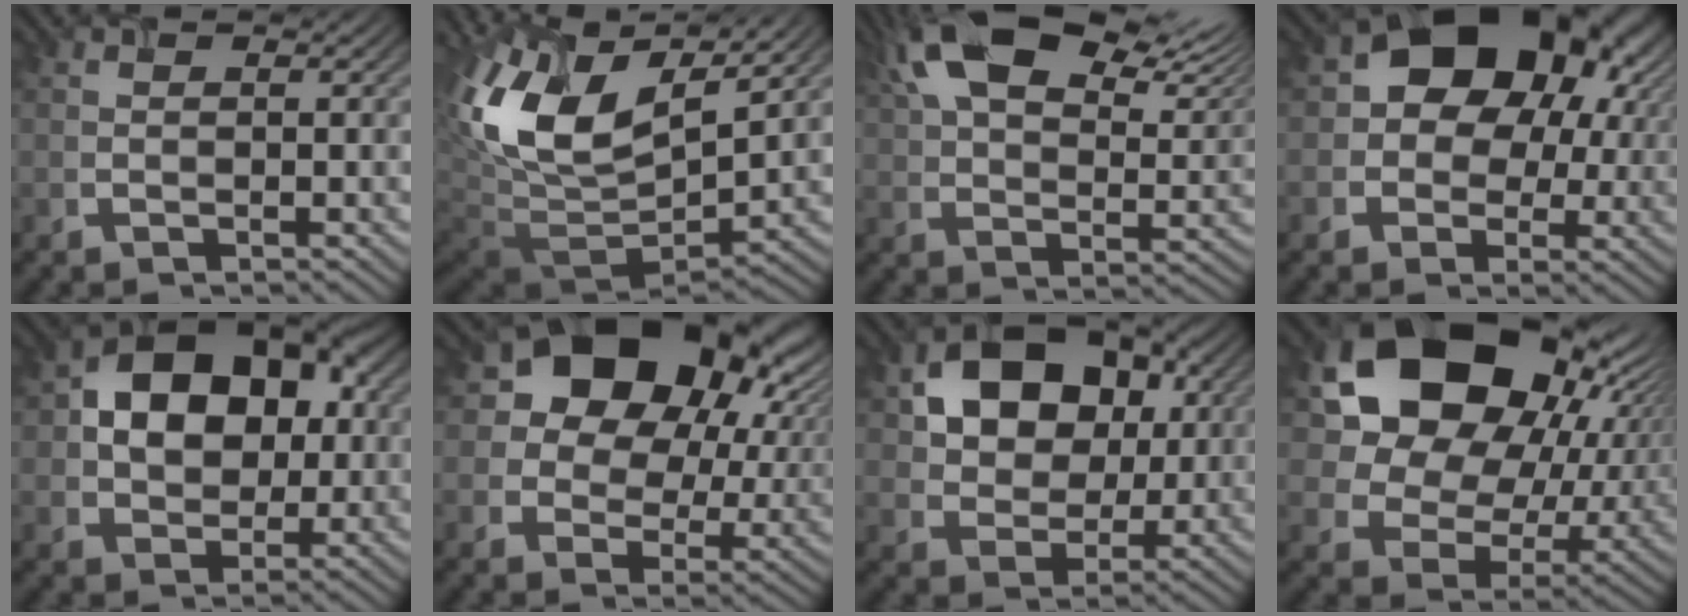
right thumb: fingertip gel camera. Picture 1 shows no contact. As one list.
[{"total": 14.4, "force": [4.6, 7.9, 11.1], "torque": [-0.244, 0.008, 0.089]}, {"total": 16.2, "force": [9.6, 7.1, 10.9], "torque": [-0.219, 0.017, 0.162]}, {"total": 13.2, "force": [3.6, 10.0, 7.8], "torque": [-0.108, 0.004, 0.055]}, {"total": 11.9, "force": [2.0, 8.7, 7.8], "torque": [-0.120, 0.019, 0.028]}, {"total": 16.3, "force": [6.4, 11.8, 9.3], "torque": [-0.141, 0.010, 0.121]}, {"total": 11.7, "force": [3.6, 8.9, 6.7], "torque": [-0.128, 0.025, 0.060]}, {"total": 18.7, "force": [6.5, 14.3, 10.1], "torque": [-0.192, 0.005, 0.151]}]